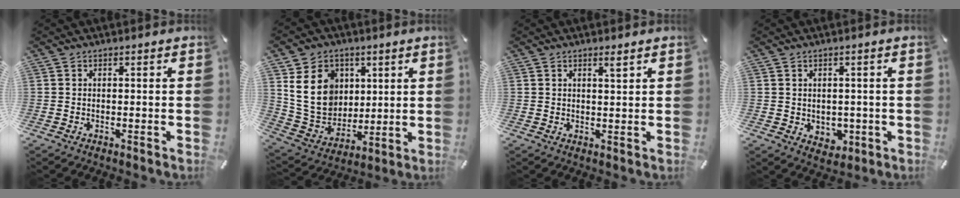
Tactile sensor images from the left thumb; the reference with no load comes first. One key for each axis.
{"total": 15.2, "fx": 4.0, "fy": 12.9, "fz": 7.0, "tx": -0.150, "ty": -0.006, "tz": 0.081}
{"total": 1.9, "fx": 1.5, "fy": 0.3, "fz": 1.2, "tx": -0.025, "ty": -0.001, "tz": 0.026}
{"total": 3.2, "fx": 0.6, "fy": 3.1, "fz": 0.6, "tx": 0.001, "ty": -0.001, "tz": 0.010}